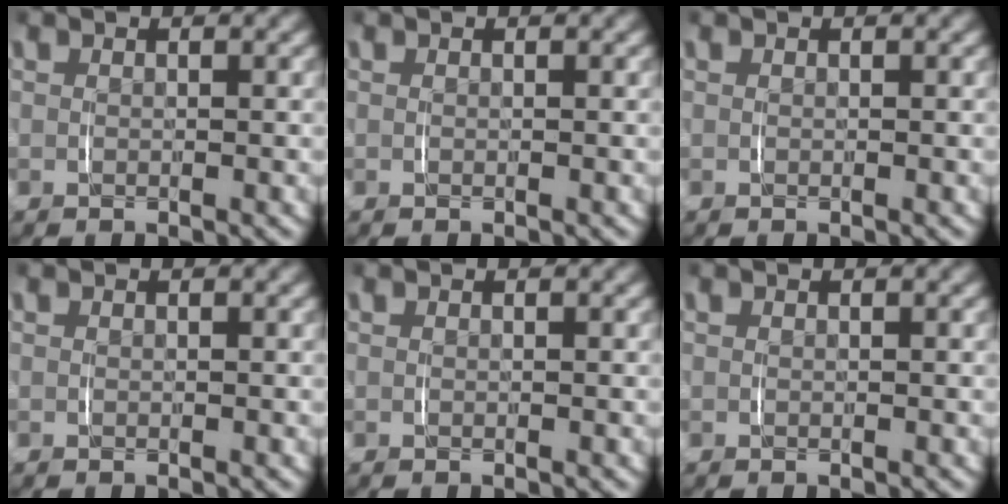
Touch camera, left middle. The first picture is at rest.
{"total": 0.0}
{"total": 0.0}
{"total": 0.0}
{"total": 0.0}
{"total": 0.0}